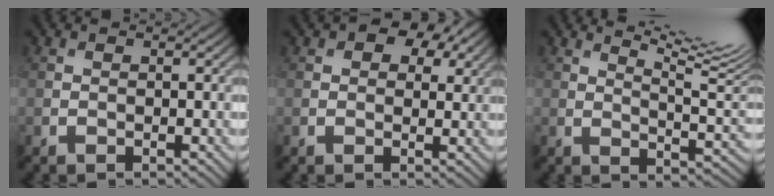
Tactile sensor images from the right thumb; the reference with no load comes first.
{"total": 6.7, "force": [3.7, 4.2, 3.7], "torque": [-0.051, 0.007, 0.056]}
{"total": 12.8, "force": [8.1, 3.1, 9.5], "torque": [-0.155, 0.016, 0.123]}